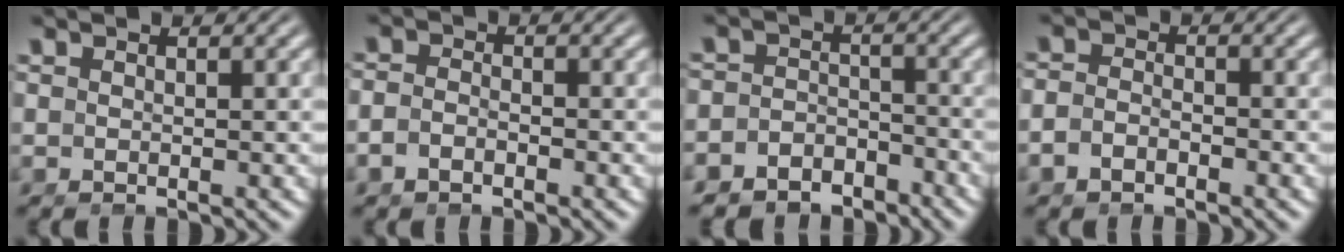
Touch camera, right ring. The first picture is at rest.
{"total": 1.9, "force": [-1.4, 1.1, 0.7], "torque": [-0.020, -0.011, -0.025]}
{"total": 5.7, "force": [-4.6, 3.2, 0.7], "torque": [-0.012, -0.023, -0.077]}
{"total": 2.3, "force": [-1.8, 1.3, 0.8], "torque": [-0.021, -0.014, -0.029]}